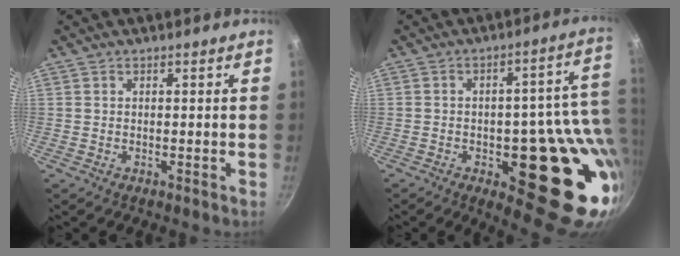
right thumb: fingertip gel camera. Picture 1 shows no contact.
{"total": 22.8, "force": [-2.3, 10.0, 20.3], "torque": [-0.184, -0.010, -0.021]}